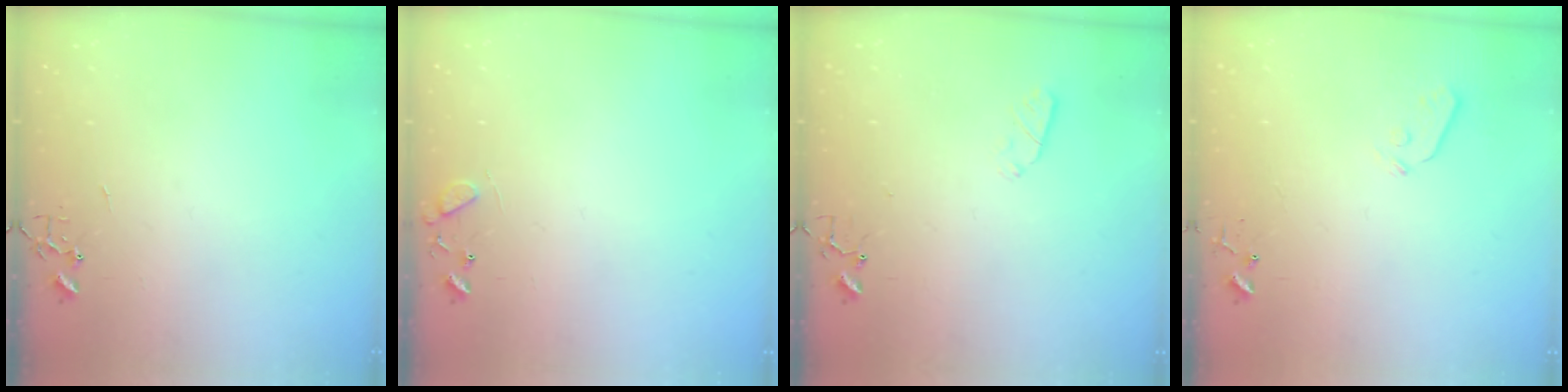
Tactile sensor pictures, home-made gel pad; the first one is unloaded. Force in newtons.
{"total": 9.0, "press": 9.0, "slide": 0.6}
{"total": 2.9, "press": 2.8, "slide": 0.5}
{"total": 3.6, "press": 3.5, "slide": 0.7}